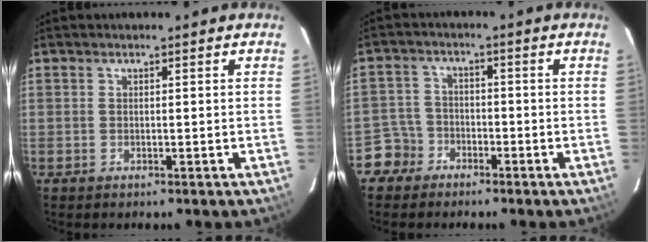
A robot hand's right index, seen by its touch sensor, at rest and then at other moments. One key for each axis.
{"total": 4.8, "fx": -3.2, "fy": 3.5, "fz": -0.8, "tx": 0.008, "ty": 0.022, "tz": -0.065}